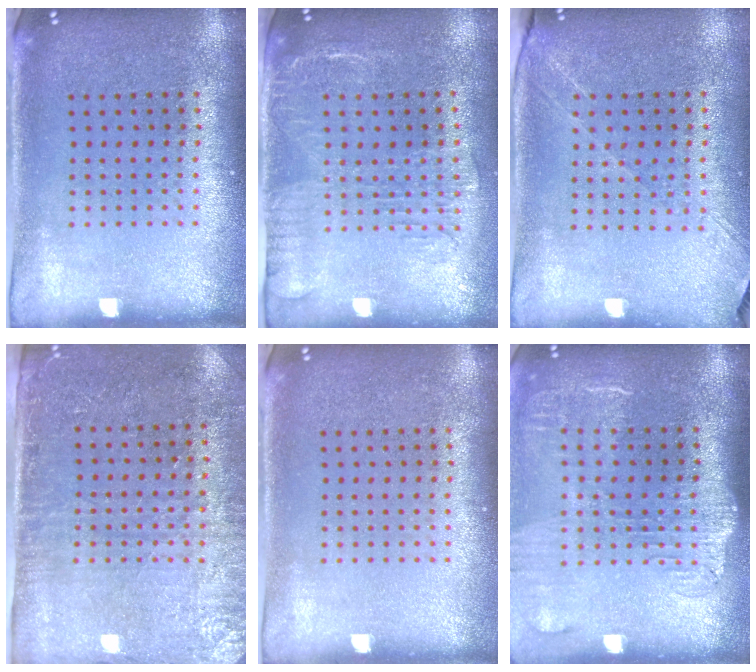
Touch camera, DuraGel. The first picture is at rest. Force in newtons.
{"total": 2.0, "press": 1.6, "slide": 1.2}
{"total": 1.3, "press": 1.2, "slide": 0.6}
{"total": 3.0, "press": 2.6, "slide": 1.4}
{"total": 0.0}
{"total": 1.9, "press": 1.5, "slide": 1.2}